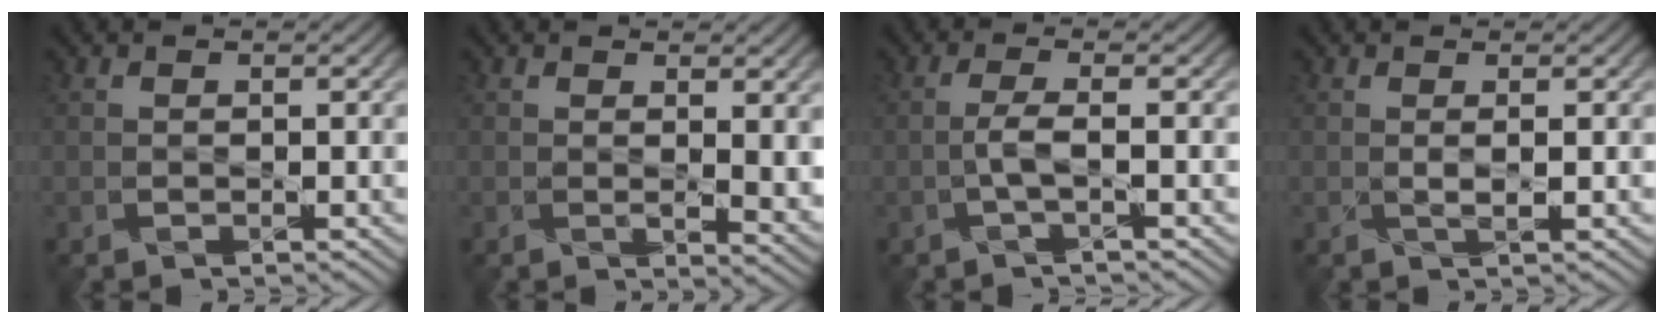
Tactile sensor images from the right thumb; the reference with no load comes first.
{"total": 5.2, "force": [0.8, 2.7, 4.4], "torque": [-0.081, -0.013, 0.019]}
{"total": 1.8, "force": [-0.8, -0.7, 1.4], "torque": [-0.037, 0.008, -0.018]}
{"total": 0.8, "force": [-0.1, 0.0, 0.8], "torque": [-0.022, 0.000, 0.002]}